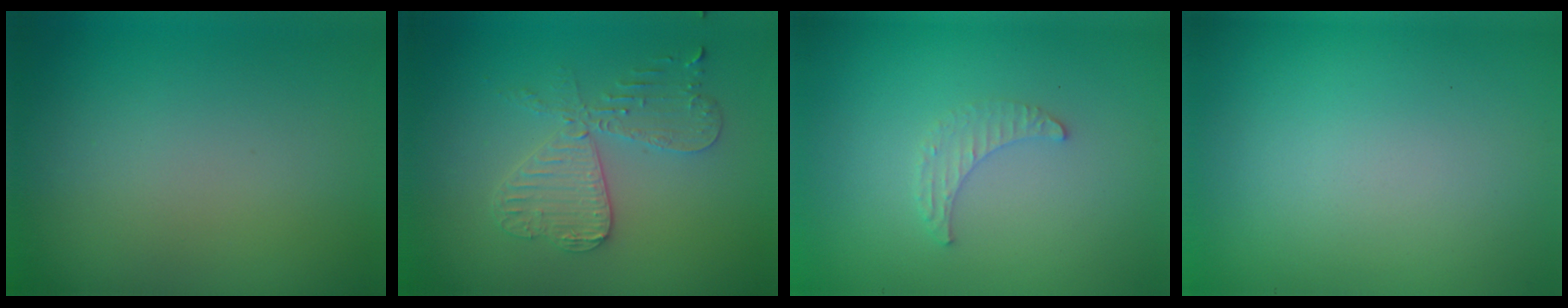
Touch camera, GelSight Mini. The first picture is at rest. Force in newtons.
{"total": 4.3, "press": 3.7, "slide": 2.2}
{"total": 1.3, "press": 1.3, "slide": 0.4}
{"total": 0.0}